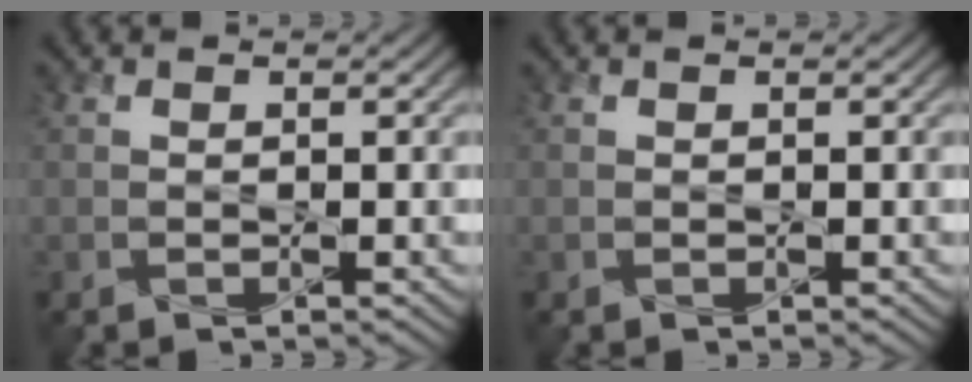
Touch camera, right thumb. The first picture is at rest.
{"total": 0.0}